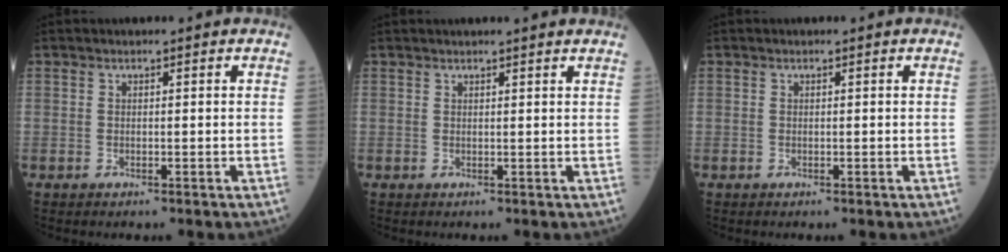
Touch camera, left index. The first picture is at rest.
{"total": 3.4, "force": [3.1, -0.2, 1.3], "torque": [-0.017, 0.010, 0.032]}
{"total": 0.0}